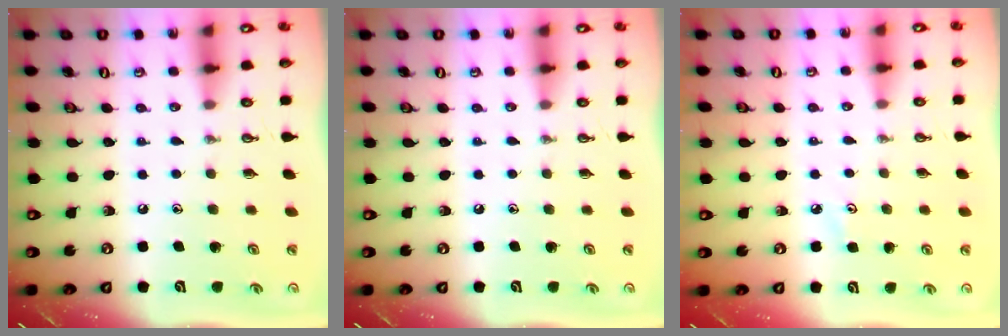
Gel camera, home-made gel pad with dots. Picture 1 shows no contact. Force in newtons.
{"total": 0.0}
{"total": 2.8, "press": 2.8, "slide": 0.4}